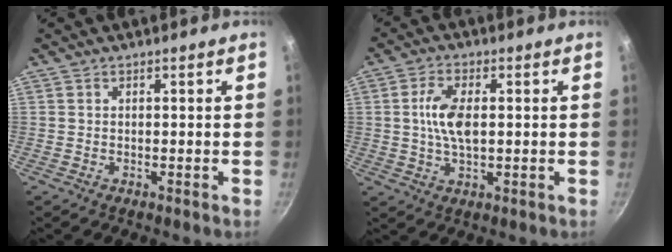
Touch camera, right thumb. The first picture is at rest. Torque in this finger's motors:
{"motor_torque": [1.10, 0.83, 1.00, -0.79, 0.35]}